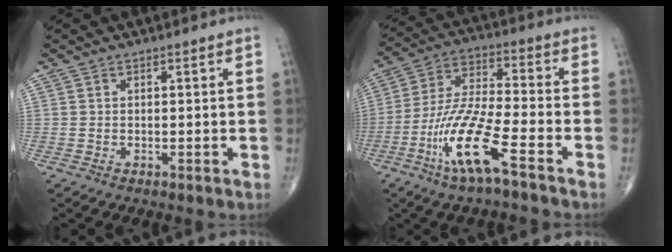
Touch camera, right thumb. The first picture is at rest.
{"total": 13.8, "force": [-7.2, 2.1, 11.6], "torque": [-0.249, 0.028, -0.144]}